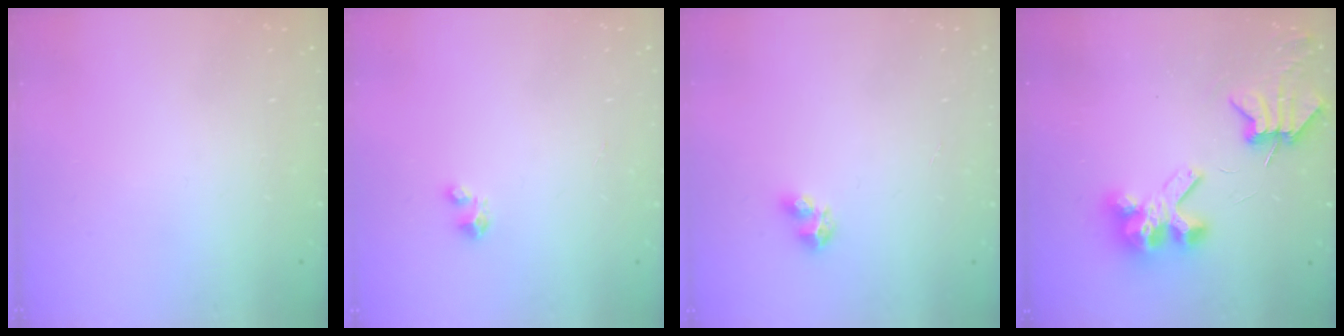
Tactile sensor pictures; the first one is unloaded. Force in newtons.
{"total": 2.1, "press": 2.1, "slide": 0.1}
{"total": 4.7, "press": 4.6, "slide": 0.9}
{"total": 8.0, "press": 8.0, "slide": 1.1}